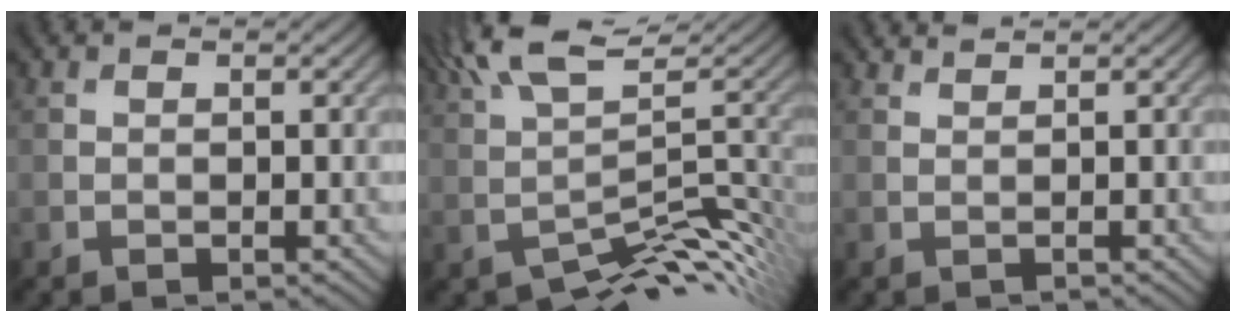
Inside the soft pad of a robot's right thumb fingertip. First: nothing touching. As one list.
[{"total": 6.6, "force": [1.3, 2.2, 6.0], "torque": [-0.106, 0.005, 0.034]}, {"total": 1.1, "force": [0.8, -0.5, -0.5], "torque": [0.006, 0.002, 0.017]}]